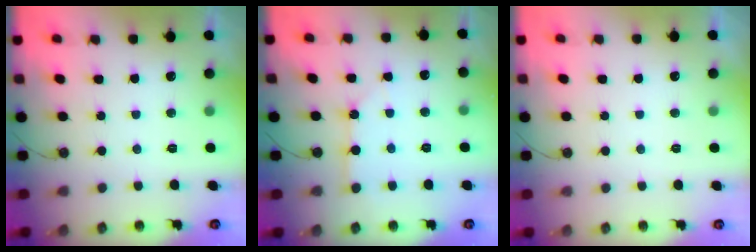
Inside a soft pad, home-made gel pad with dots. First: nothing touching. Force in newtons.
{"total": 2.6, "press": 2.6, "slide": 0.1}
{"total": 0.0}